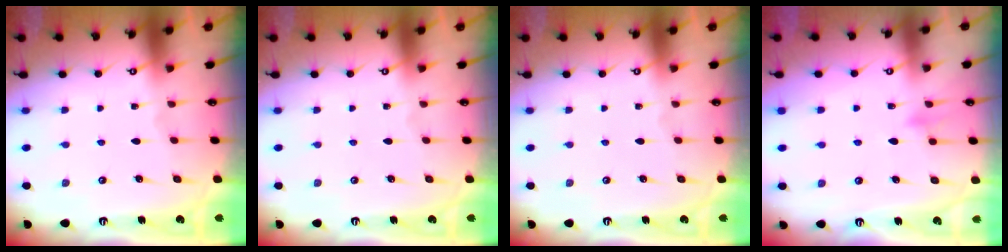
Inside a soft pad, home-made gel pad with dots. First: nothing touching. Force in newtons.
{"total": 0.0}
{"total": 0.0}
{"total": 6.9, "press": 6.9, "slide": 0.7}